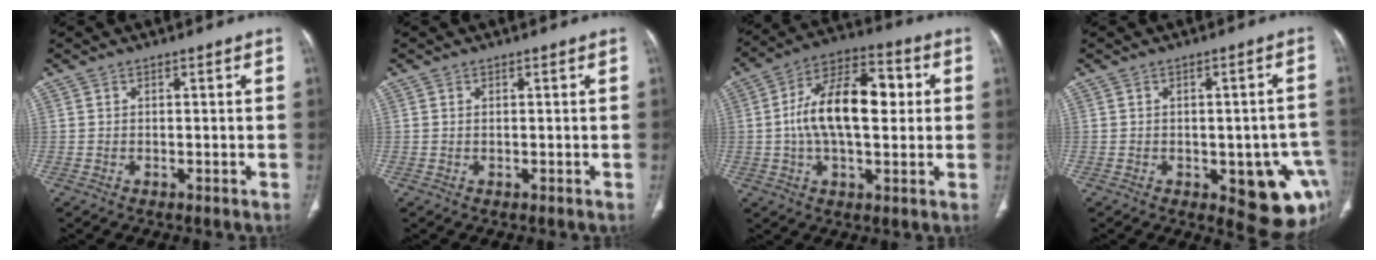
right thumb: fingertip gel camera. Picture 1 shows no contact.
{"total": 0.0}
{"total": 16.9, "force": [1.5, 8.7, 14.4], "torque": [-0.236, 0.028, 0.019]}
{"total": 13.8, "force": [-4.5, 6.3, 11.4], "torque": [-0.097, 0.013, -0.038]}